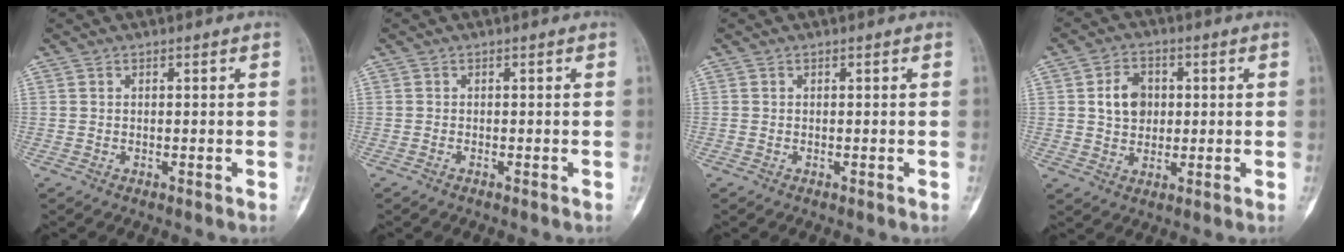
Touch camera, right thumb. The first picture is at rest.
{"total": 0.0}
{"total": 0.0}
{"total": 7.0, "force": [1.1, 5.5, 4.2], "torque": [-0.047, 0.000, 0.018]}